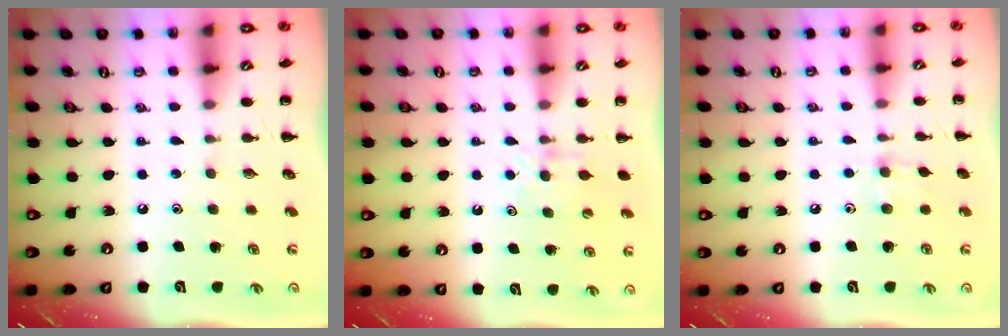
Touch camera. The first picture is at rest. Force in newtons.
{"total": 4.7, "press": 4.4, "slide": 1.7}
{"total": 3.5, "press": 3.4, "slide": 1.1}